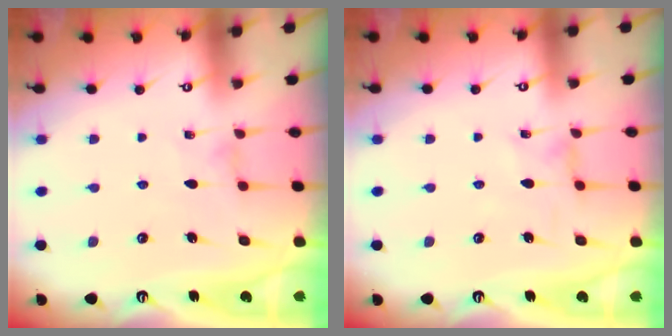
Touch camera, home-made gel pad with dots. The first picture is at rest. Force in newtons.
{"total": 1.0, "press": 0.9, "slide": 0.3}